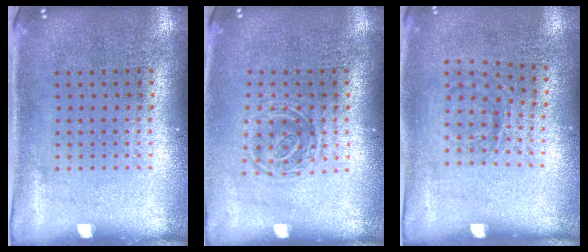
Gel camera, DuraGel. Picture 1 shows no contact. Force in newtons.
{"total": 1.3, "press": 1.1, "slide": 0.7}
{"total": 1.0, "press": 0.8, "slide": 0.6}